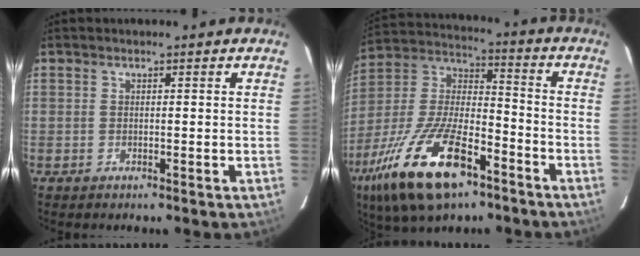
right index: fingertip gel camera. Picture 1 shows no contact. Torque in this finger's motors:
{"motor_torque": [1.63, -0.51, 1.05, 0.21]}